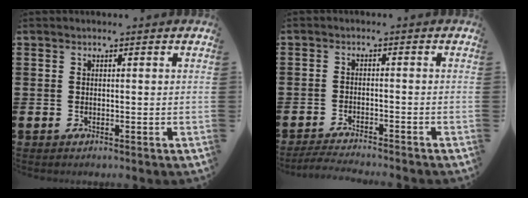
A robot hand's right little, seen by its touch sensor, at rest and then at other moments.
{"total": 2.3, "force": [-2.3, -0.1, 0.5], "torque": [-0.007, 0.004, -0.047]}